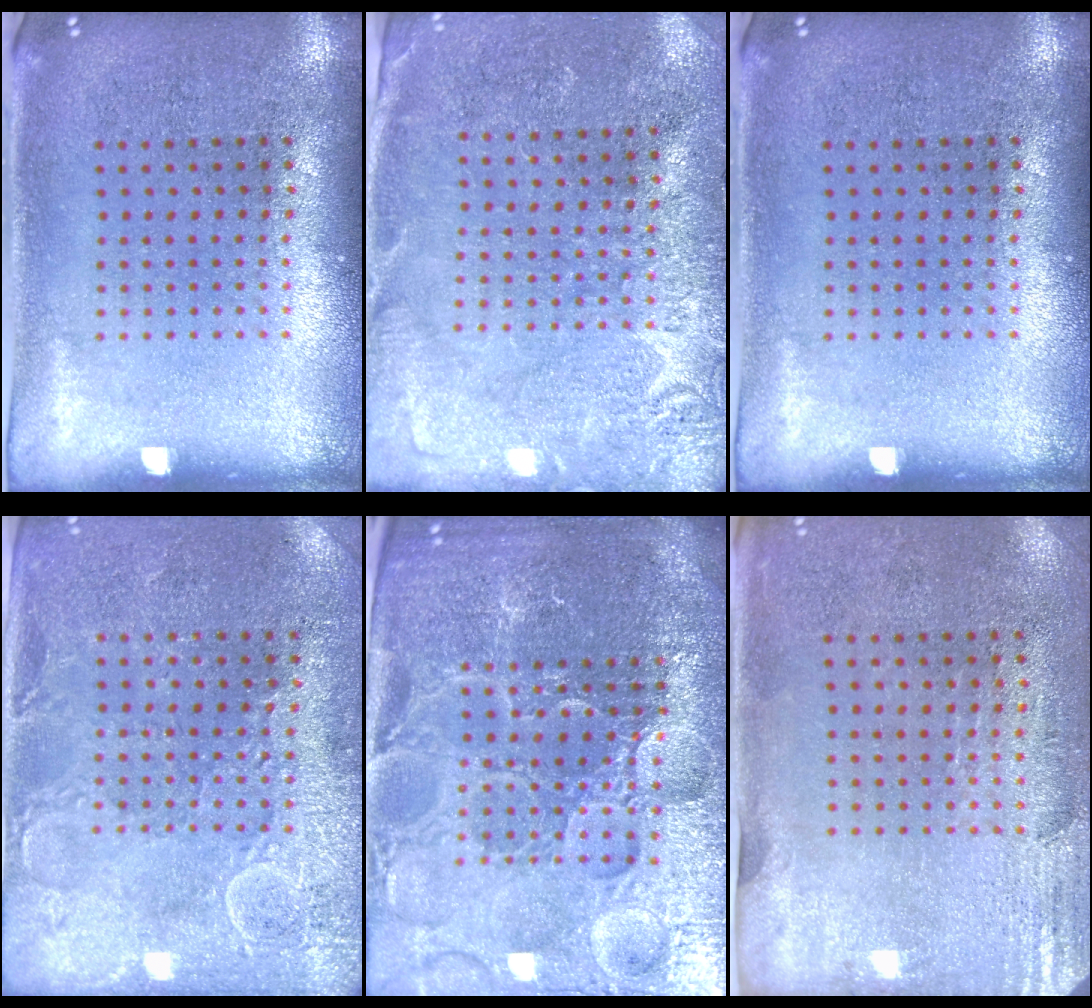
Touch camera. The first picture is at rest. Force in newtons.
{"total": 2.7, "press": 2.7, "slide": 0.4}
{"total": 0.0}
{"total": 2.8, "press": 2.7, "slide": 0.7}
{"total": 5.8, "press": 5.3, "slide": 2.3}
{"total": 2.9, "press": 2.4, "slide": 1.5}